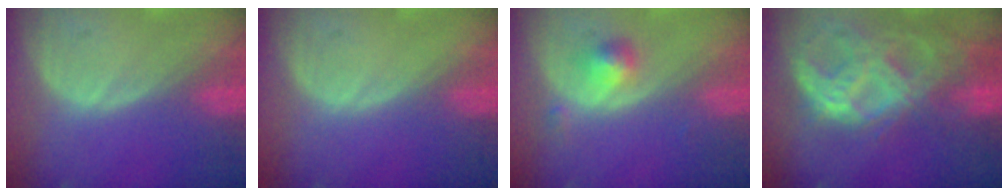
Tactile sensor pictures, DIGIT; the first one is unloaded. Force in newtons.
{"total": 0.0}
{"total": 2.8, "press": 2.7, "slide": 0.2}
{"total": 11.3, "press": 9.6, "slide": 6.1}